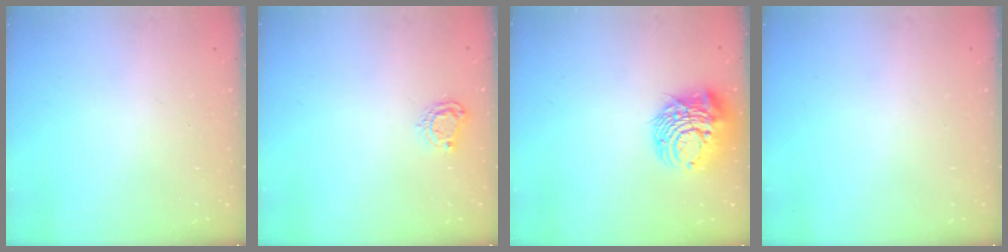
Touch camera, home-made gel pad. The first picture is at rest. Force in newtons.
{"total": 5.0, "press": 5.0, "slide": 0.6}
{"total": 13.8, "press": 13.7, "slide": 1.5}
{"total": 0.0}